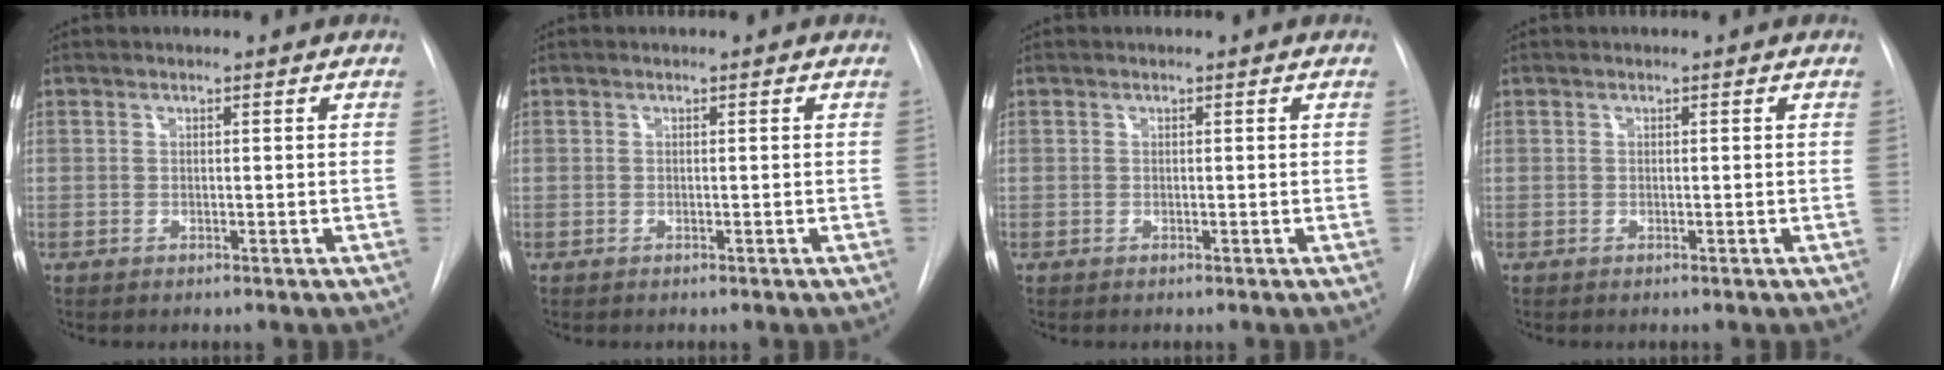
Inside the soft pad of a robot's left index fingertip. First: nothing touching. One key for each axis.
{"total": 0.0}
{"total": 0.0}
{"total": 0.0}